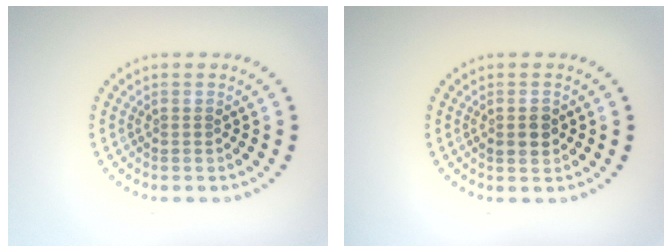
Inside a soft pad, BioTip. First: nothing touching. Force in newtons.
{"total": 1.7, "press": 1.7, "slide": 0.1}